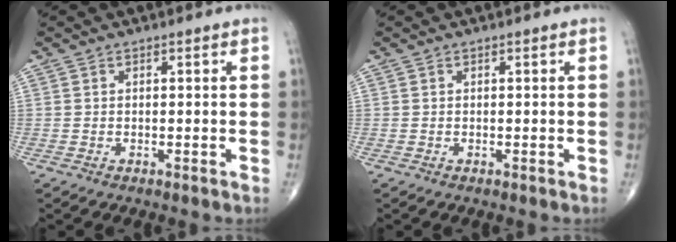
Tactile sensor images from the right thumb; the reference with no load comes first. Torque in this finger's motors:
{"motor_torque": [0.01, 0.01, 0.00, 0.00, 0.00]}